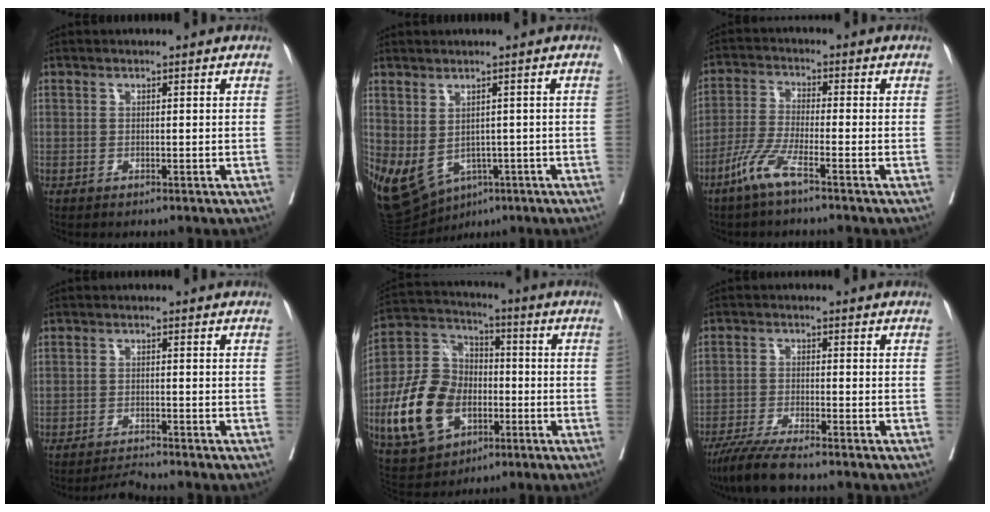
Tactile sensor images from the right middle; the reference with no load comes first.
{"total": 11.7, "force": [-5.2, 7.5, 7.3], "torque": [-0.141, -0.010, -0.068]}
{"total": 5.7, "force": [-3.8, -0.1, 4.3], "torque": [-0.096, -0.010, -0.083]}
{"total": 2.3, "force": [-2.1, -0.9, -0.3], "torque": [0.003, -0.015, -0.035]}
{"total": 15.2, "force": [-4.0, 10.8, 10.0], "torque": [-0.232, 0.018, -0.063]}
{"total": 6.4, "force": [-5.3, -0.2, 3.7], "torque": [-0.064, -0.021, -0.095]}